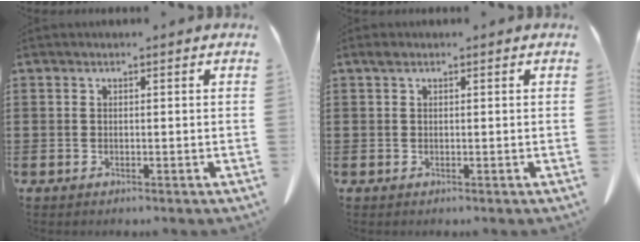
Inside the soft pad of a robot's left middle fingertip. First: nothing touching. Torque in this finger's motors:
{"motor_torque": [0.86, 0.64, 0.00, 0.03]}